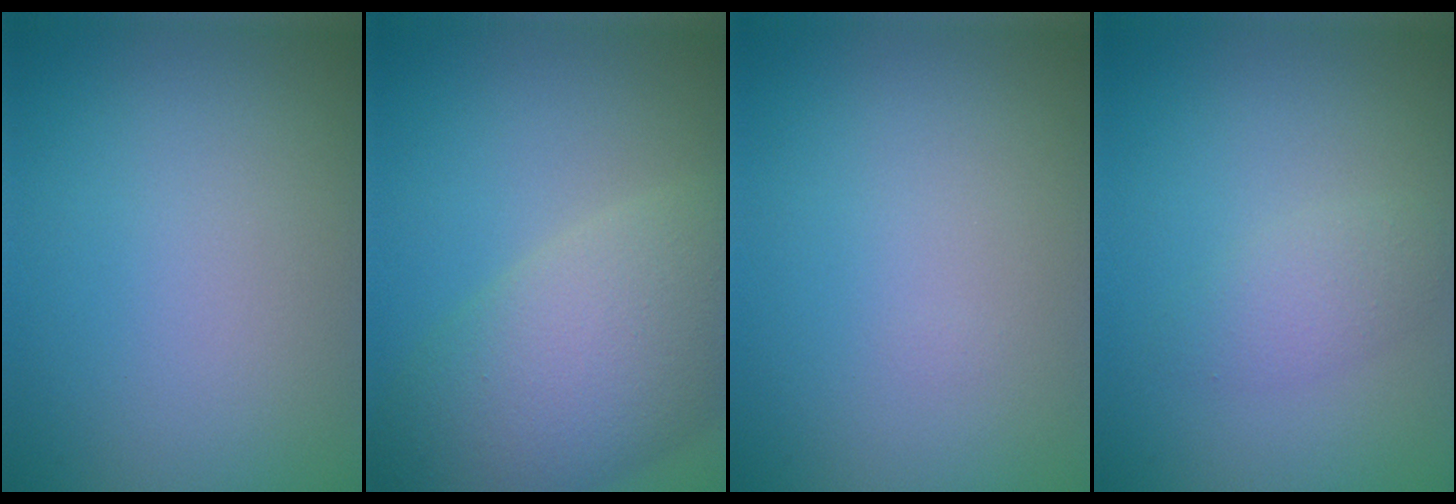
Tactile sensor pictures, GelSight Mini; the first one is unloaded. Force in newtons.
{"total": 8.4, "press": 8.4, "slide": 0.6}
{"total": 0.0}
{"total": 1.9, "press": 1.9, "slide": 0.1}